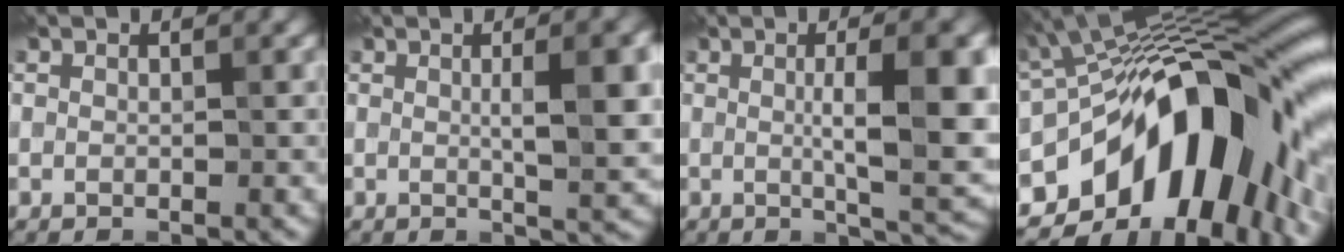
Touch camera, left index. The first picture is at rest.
{"total": 7.3, "force": [0.7, 1.8, 7.0], "torque": [-0.086, 0.005, 0.010]}
{"total": 9.9, "force": [0.4, 2.3, 9.6], "torque": [-0.120, 0.001, 0.006]}
{"total": 16.4, "force": [-5.7, 8.7, 12.7], "torque": [-0.159, 0.013, -0.109]}